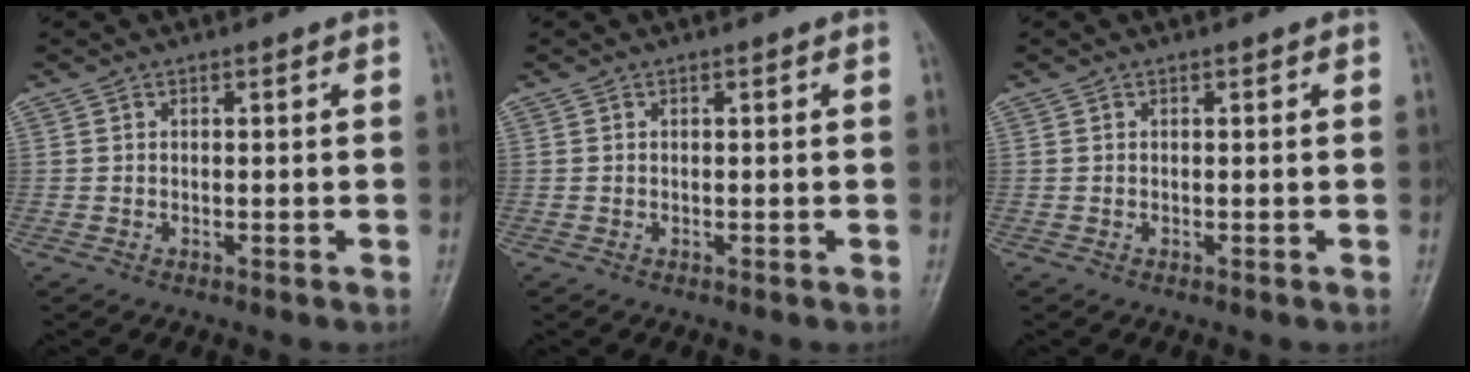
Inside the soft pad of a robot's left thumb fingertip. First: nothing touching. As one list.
[{"total": 0.0}, {"total": 0.0}]